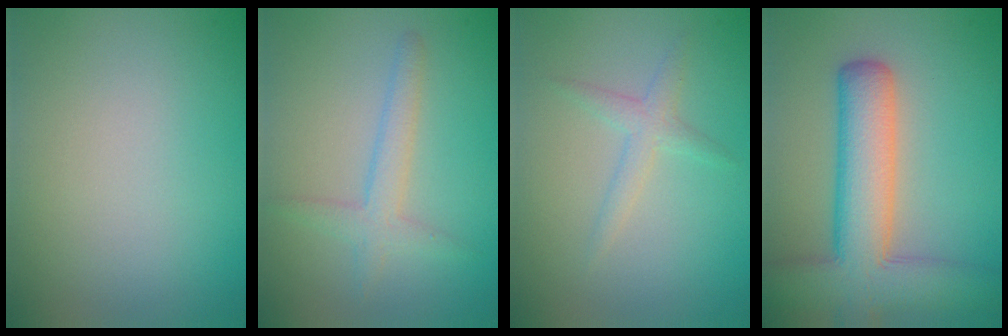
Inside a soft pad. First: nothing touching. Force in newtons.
{"total": 2.4, "press": 2.4, "slide": 0.1}
{"total": 1.8, "press": 1.8, "slide": 0.1}
{"total": 8.8, "press": 8.8, "slide": 0.5}